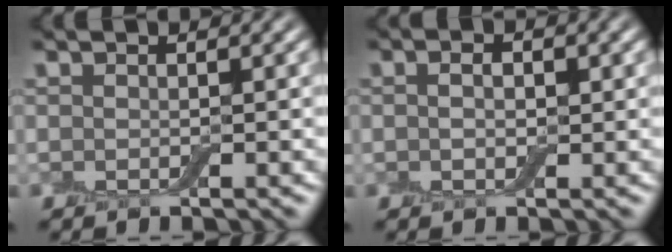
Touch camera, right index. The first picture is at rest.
{"total": 2.7, "force": [1.0, 1.7, 1.9], "torque": [-0.019, 0.010, -0.002]}